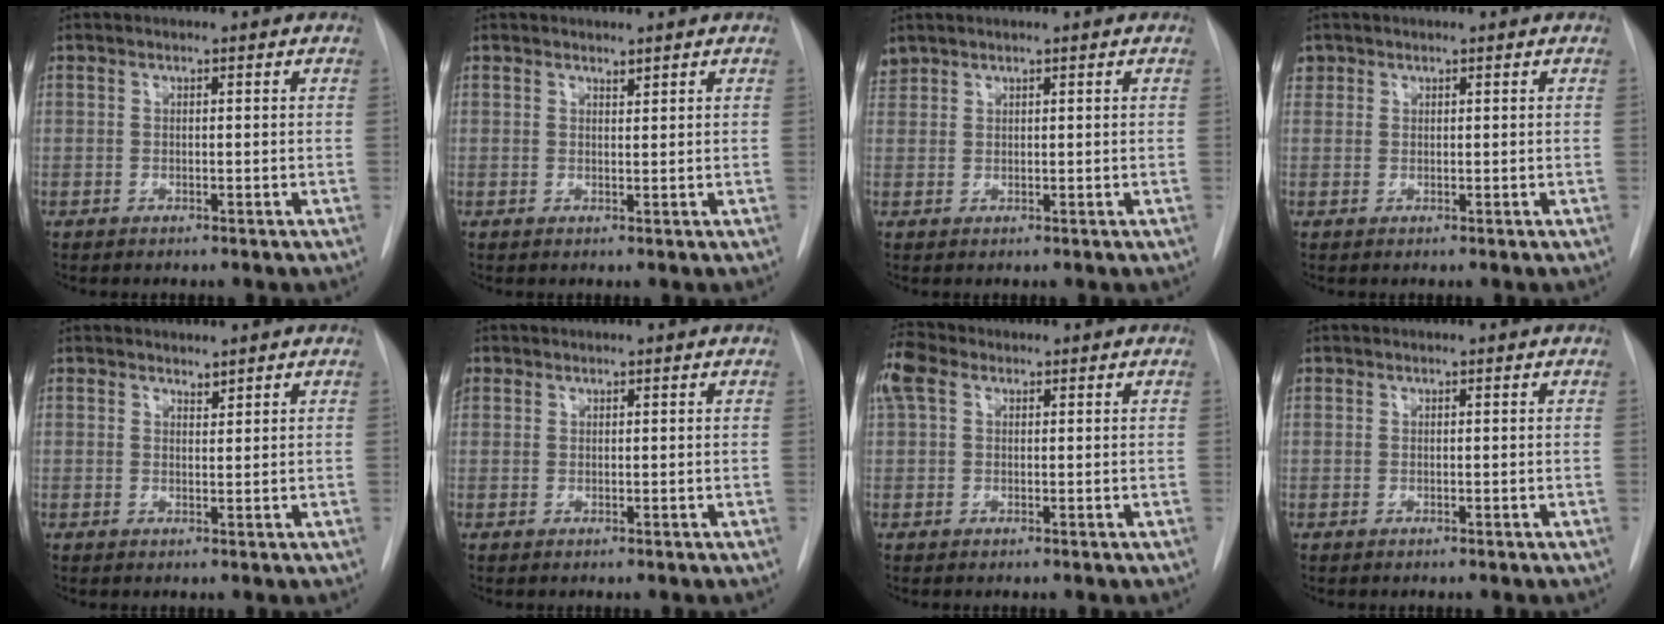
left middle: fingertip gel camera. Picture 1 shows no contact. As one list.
[{"total": 0.8, "force": [0.7, 0.1, 0.2], "torque": [-0.006, -0.004, 0.012]}, {"total": 1.6, "force": [1.4, 0.7, -0.1], "torque": [-0.003, 0.014, 0.032]}, {"total": 1.3, "force": [0.7, 1.1, 0.1], "torque": [0.010, 0.008, 0.010]}, {"total": 1.1, "force": [1.0, 0.2, 0.2], "torque": [-0.004, -0.003, 0.018]}, {"total": 1.4, "force": [0.7, 1.2, 0.1], "torque": [0.005, 0.010, 0.012]}, {"total": 4.8, "force": [2.3, 3.1, 2.9], "torque": [-0.085, 0.035, 0.047]}, {"total": 0.0}]